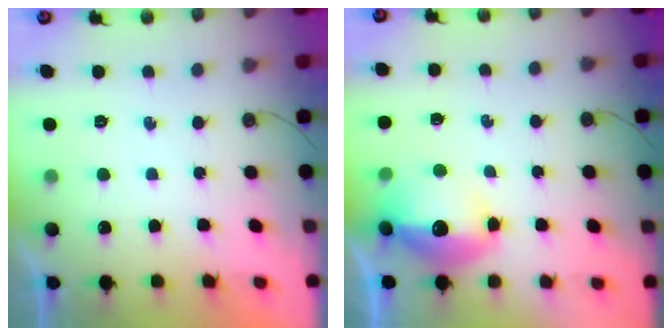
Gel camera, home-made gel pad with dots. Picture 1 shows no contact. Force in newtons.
{"total": 13.1, "press": 13.1, "slide": 1.4}